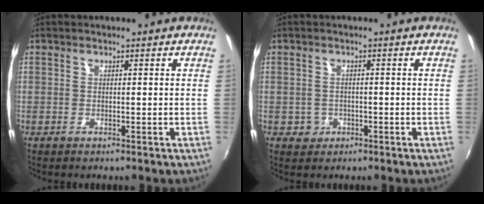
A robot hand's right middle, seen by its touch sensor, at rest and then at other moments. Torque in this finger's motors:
{"motor_torque": [0.17, -0.14, -0.02, -0.01]}